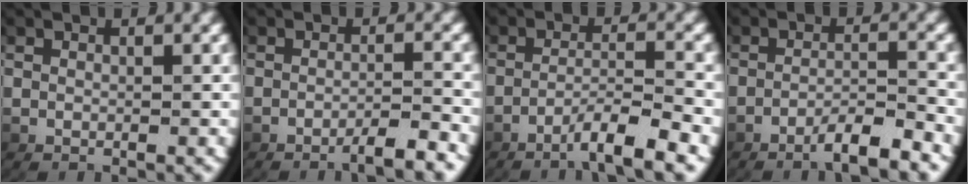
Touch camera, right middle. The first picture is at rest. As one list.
[{"total": 2.8, "force": [-2.2, 0.1, 1.7], "torque": [-0.025, 0.004, -0.041]}, {"total": 4.1, "force": [-2.8, 0.3, 3.0], "torque": [-0.055, -0.002, -0.043]}, {"total": 3.6, "force": [-2.9, 0.2, 2.1], "torque": [-0.036, 0.002, -0.049]}]